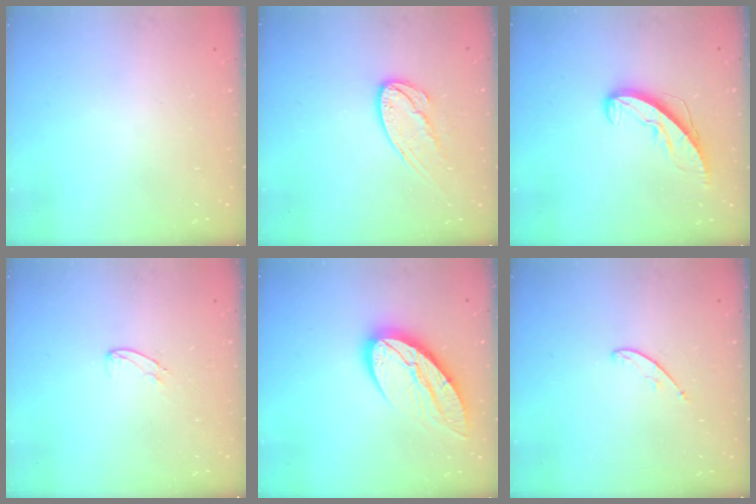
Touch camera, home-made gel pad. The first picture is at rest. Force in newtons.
{"total": 11.3, "press": 11.3, "slide": 1.0}
{"total": 8.4, "press": 8.3, "slide": 0.6}
{"total": 3.9, "press": 3.8, "slide": 0.3}
{"total": 14.0, "press": 14.0, "slide": 1.1}
{"total": 3.8, "press": 3.8, "slide": 0.3}